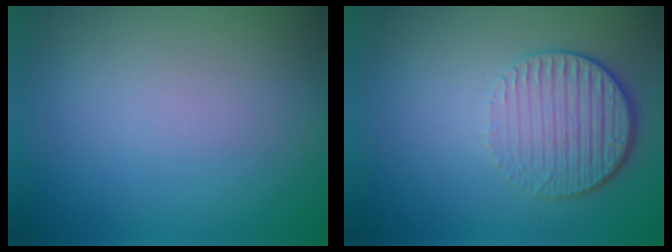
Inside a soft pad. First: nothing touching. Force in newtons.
{"total": 4.4, "press": 3.0, "slide": 3.2}